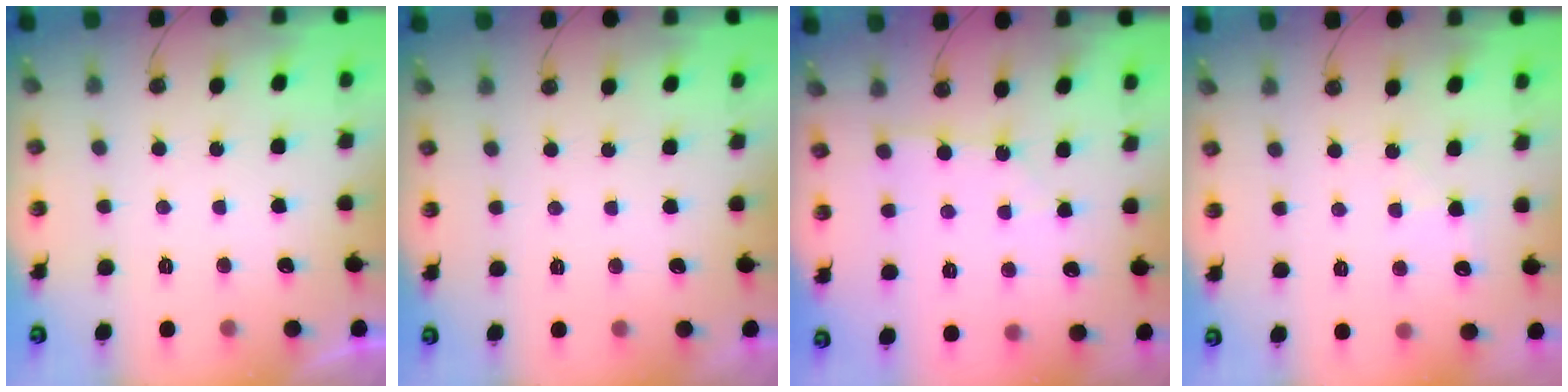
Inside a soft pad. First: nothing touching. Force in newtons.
{"total": 0.0}
{"total": 2.1, "press": 2.1, "slide": 0.2}
{"total": 5.9, "press": 5.9, "slide": 0.7}